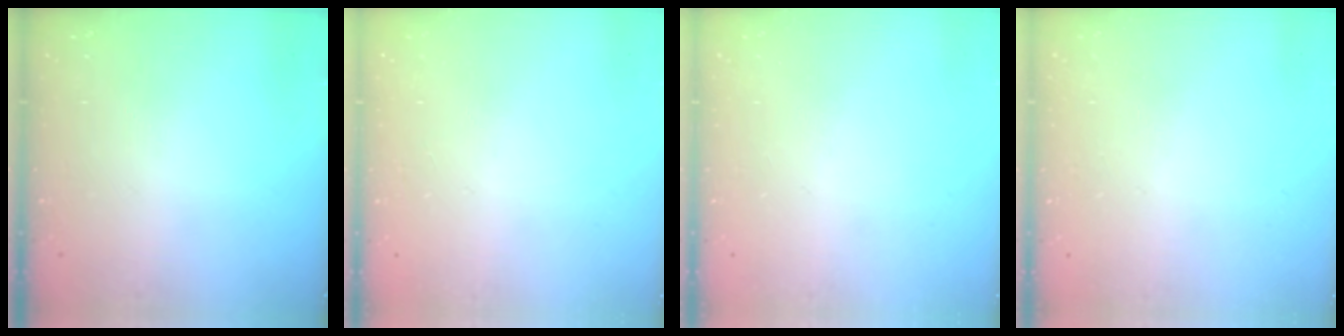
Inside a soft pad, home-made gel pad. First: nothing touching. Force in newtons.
{"total": 2.5, "press": 2.5, "slide": 0.2}
{"total": 0.0}
{"total": 2.5, "press": 2.5, "slide": 0.2}